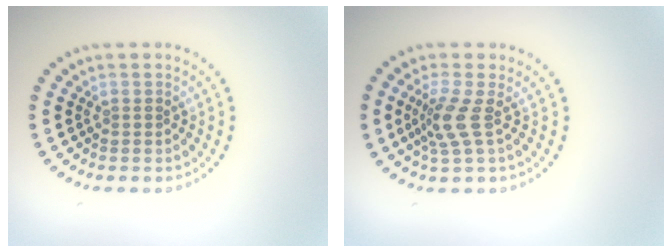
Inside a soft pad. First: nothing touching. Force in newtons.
{"total": 2.6, "press": 1.9, "slide": 1.7}